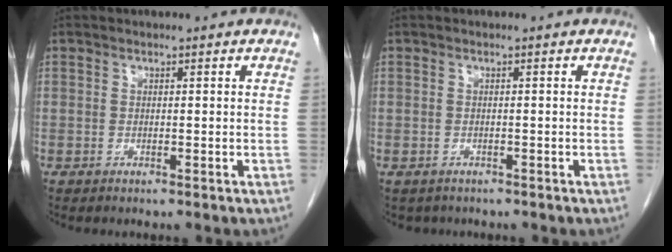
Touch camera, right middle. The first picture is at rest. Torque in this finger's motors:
{"motor_torque": [0.33, -0.03, -0.05, -0.01]}